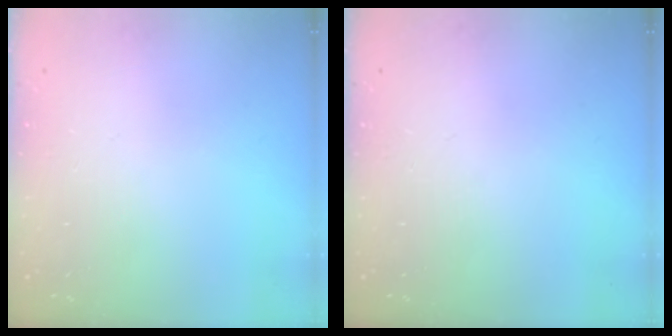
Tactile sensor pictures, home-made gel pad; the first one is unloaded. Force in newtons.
{"total": 0.0}